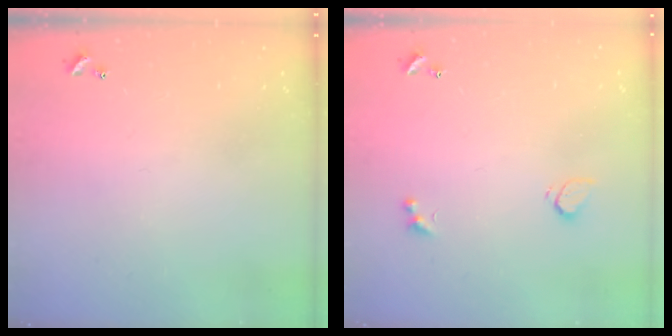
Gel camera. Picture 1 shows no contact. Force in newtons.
{"total": 2.1, "press": 1.8, "slide": 1.2}